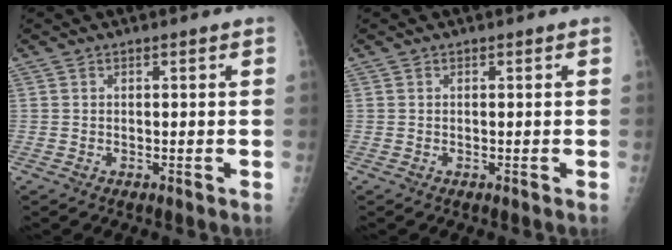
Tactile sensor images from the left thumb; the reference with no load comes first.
{"total": 0.0}